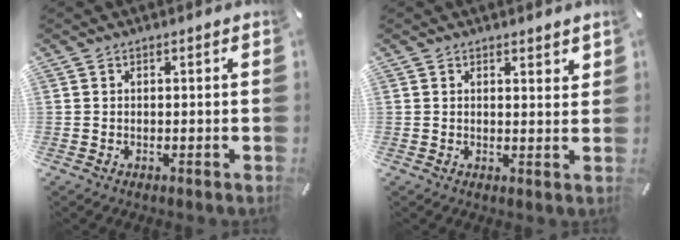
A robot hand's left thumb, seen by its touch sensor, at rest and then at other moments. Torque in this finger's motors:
{"motor_torque": [0.11, -0.26, 0.04, 0.08, -0.01]}